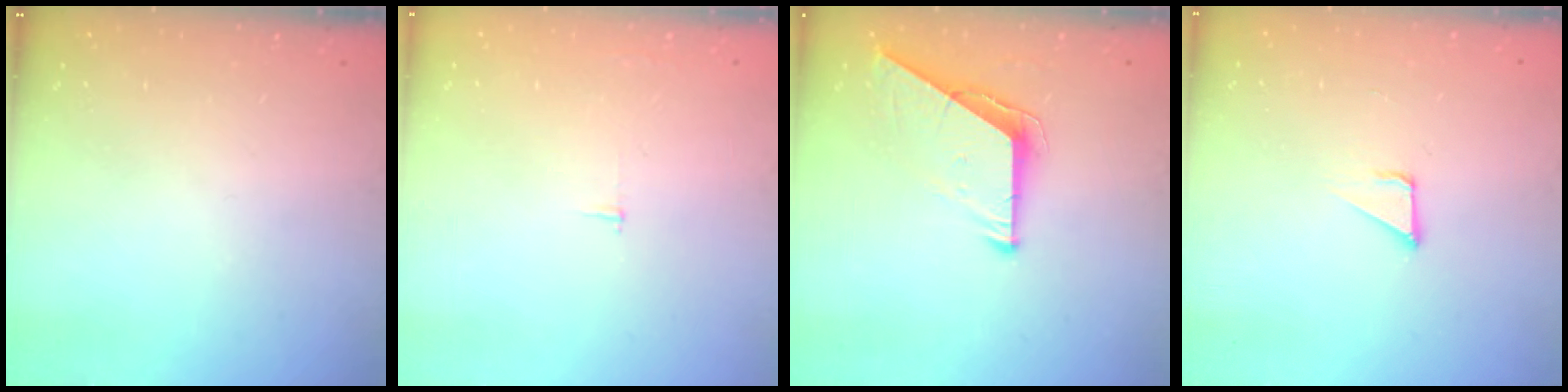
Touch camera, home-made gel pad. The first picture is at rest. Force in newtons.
{"total": 2.3, "press": 2.3, "slide": 0.2}
{"total": 9.5, "press": 9.4, "slide": 1.0}
{"total": 2.1, "press": 2.1, "slide": 0.1}